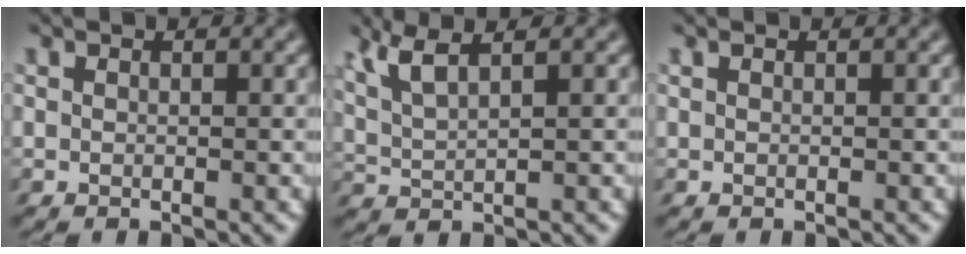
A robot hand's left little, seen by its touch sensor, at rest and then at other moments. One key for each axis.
{"total": 4.3, "fx": 2.2, "fy": 1.1, "fz": 3.5, "tx": -0.069, "ty": 0.019, "tz": 0.038}
{"total": 0.0}